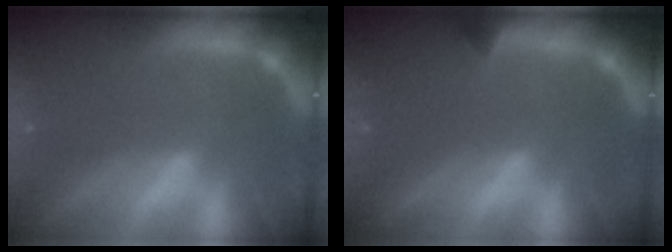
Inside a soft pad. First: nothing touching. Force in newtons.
{"total": 0.9}